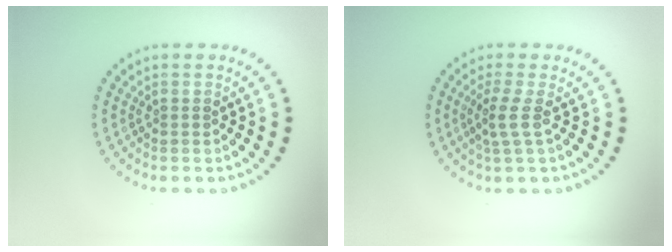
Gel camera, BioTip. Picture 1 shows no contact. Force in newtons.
{"total": 1.9, "press": 1.5, "slide": 1.2}